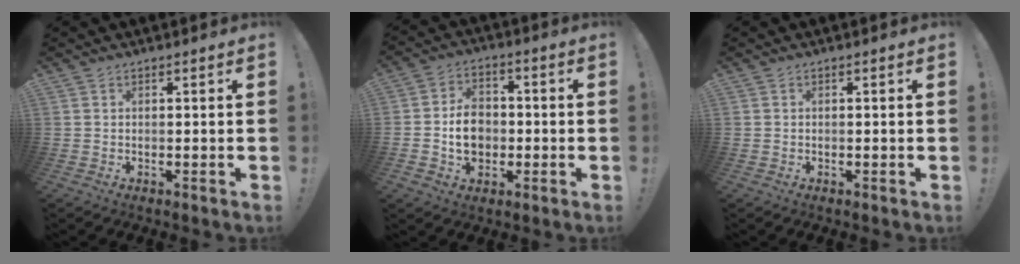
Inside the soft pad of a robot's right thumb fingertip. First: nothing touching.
{"total": 10.1, "force": [-1.3, 8.1, 5.8], "torque": [-0.077, 0.012, -0.021]}
{"total": 0.0}